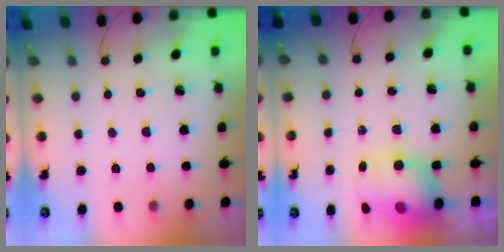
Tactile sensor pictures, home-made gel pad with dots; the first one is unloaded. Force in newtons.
{"total": 10.0, "press": 9.7, "slide": 2.7}